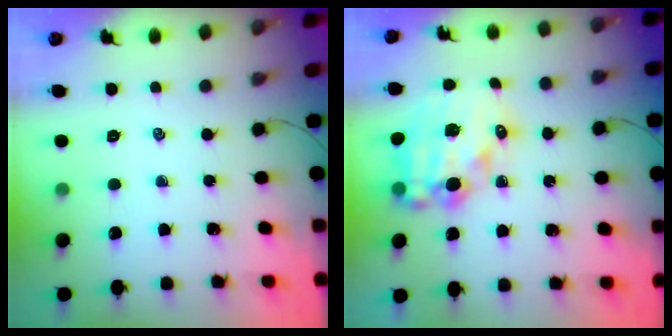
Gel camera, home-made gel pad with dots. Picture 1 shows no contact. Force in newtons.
{"total": 16.4, "press": 16.1, "slide": 3.3}